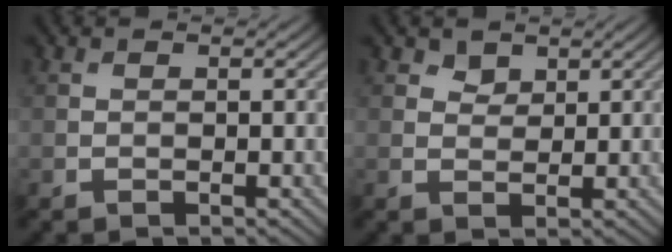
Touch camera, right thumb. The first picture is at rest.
{"total": 1.7, "force": [1.2, 1.1, 0.5], "torque": [-0.008, -0.004, 0.025]}